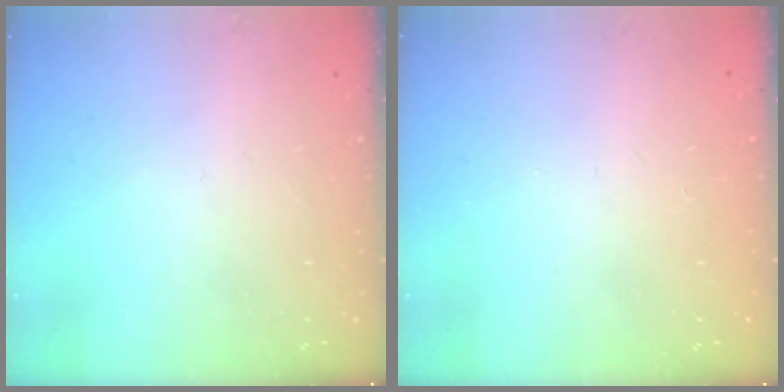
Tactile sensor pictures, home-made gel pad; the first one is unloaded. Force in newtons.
{"total": 1.6, "press": 1.5, "slide": 0.3}